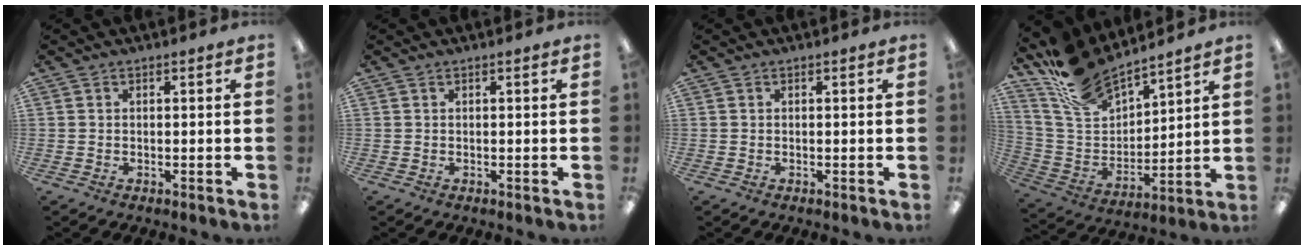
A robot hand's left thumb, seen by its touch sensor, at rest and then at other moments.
{"total": 0.0}
{"total": 0.0}
{"total": 16.4, "force": [14.0, 6.4, 5.7], "torque": [-0.147, -0.089, 0.263]}